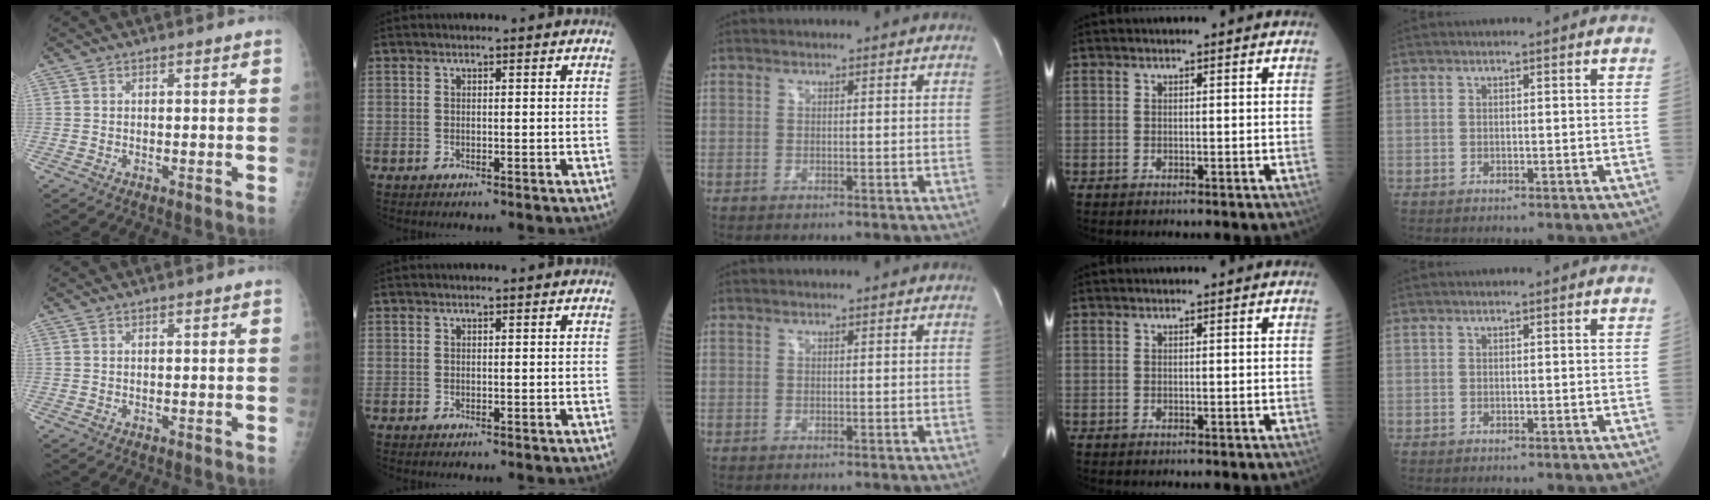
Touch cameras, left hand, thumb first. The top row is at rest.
{}